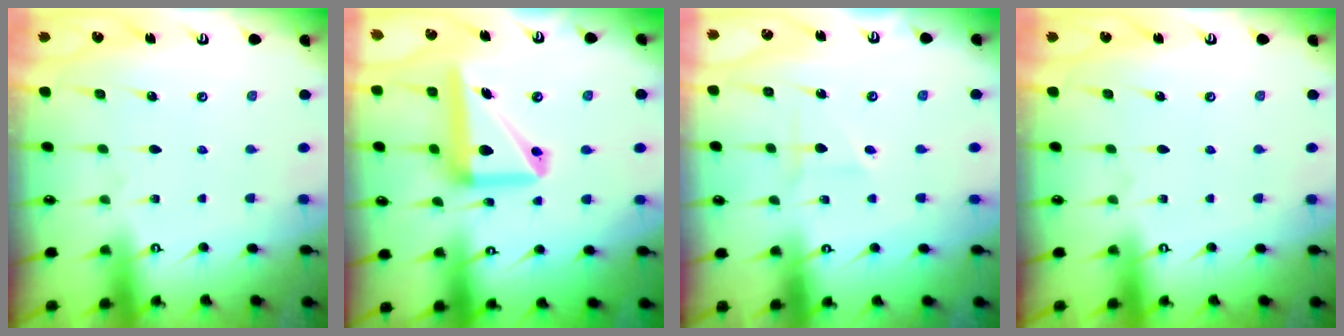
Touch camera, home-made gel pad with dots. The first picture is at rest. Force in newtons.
{"total": 15.4, "press": 15.2, "slide": 2.4}
{"total": 1.7, "press": 1.5, "slide": 0.9}
{"total": 0.0}